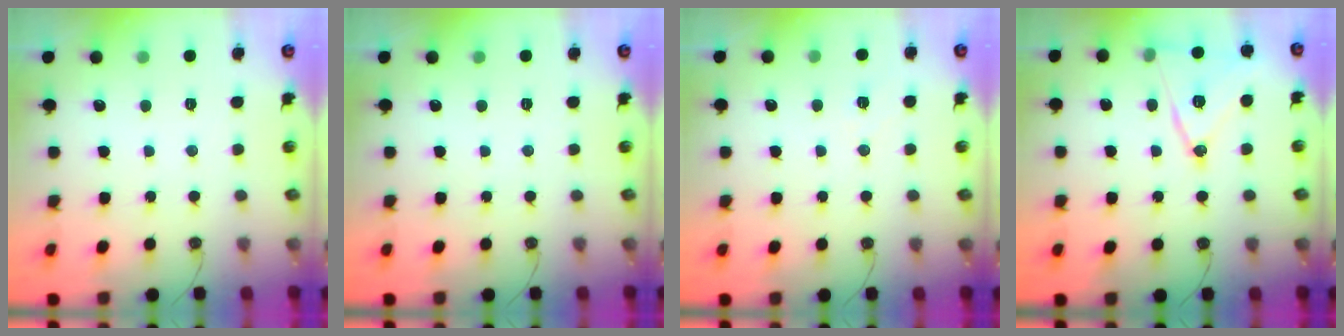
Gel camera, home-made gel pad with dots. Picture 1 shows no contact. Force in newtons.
{"total": 0.0}
{"total": 5.9, "press": 4.0, "slide": 4.4}
{"total": 15.1, "press": 14.7, "slide": 3.4}